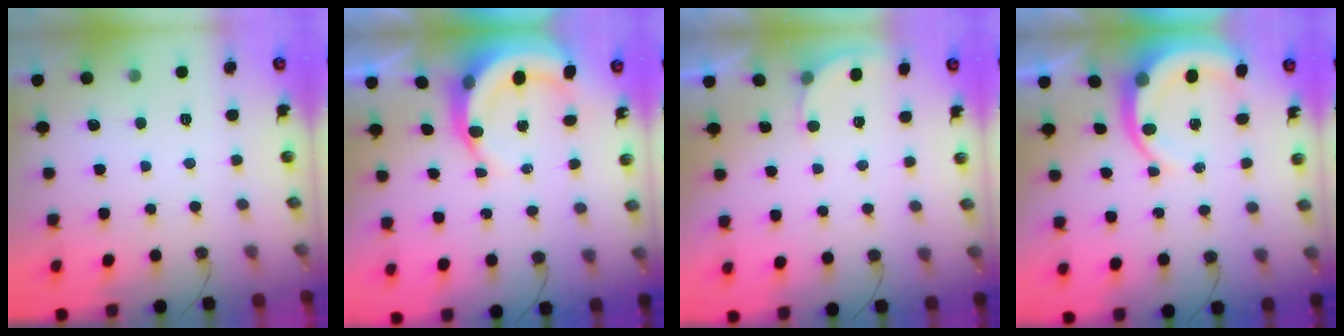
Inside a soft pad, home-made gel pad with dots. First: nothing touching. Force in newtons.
{"total": 7.5, "press": 7.4, "slide": 1.0}
{"total": 2.4, "press": 2.4, "slide": 0.2}
{"total": 7.8, "press": 7.7, "slide": 1.0}